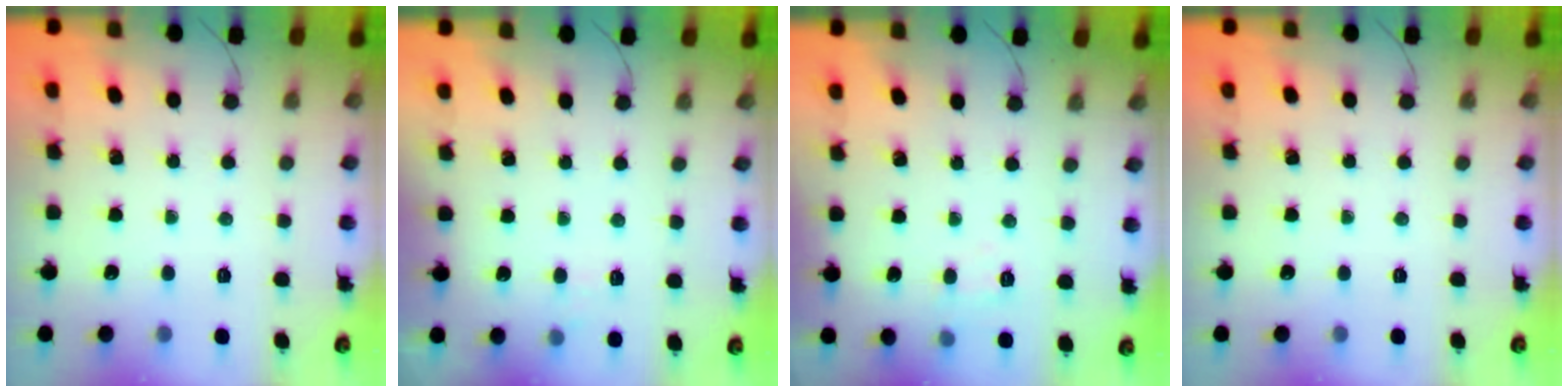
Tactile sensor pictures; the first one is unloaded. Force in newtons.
{"total": 6.0, "press": 5.8, "slide": 1.6}
{"total": 3.9, "press": 3.7, "slide": 1.3}
{"total": 0.0}